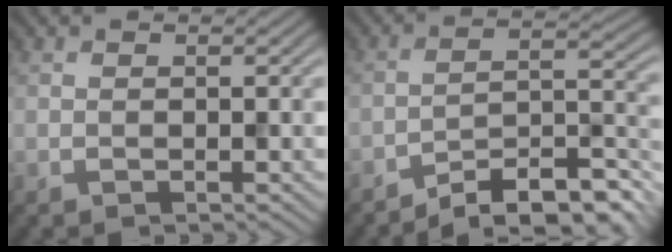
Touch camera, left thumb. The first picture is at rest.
{"total": 9.8, "force": [-8.2, 2.0, 5.1], "torque": [-0.077, 0.011, -0.137]}